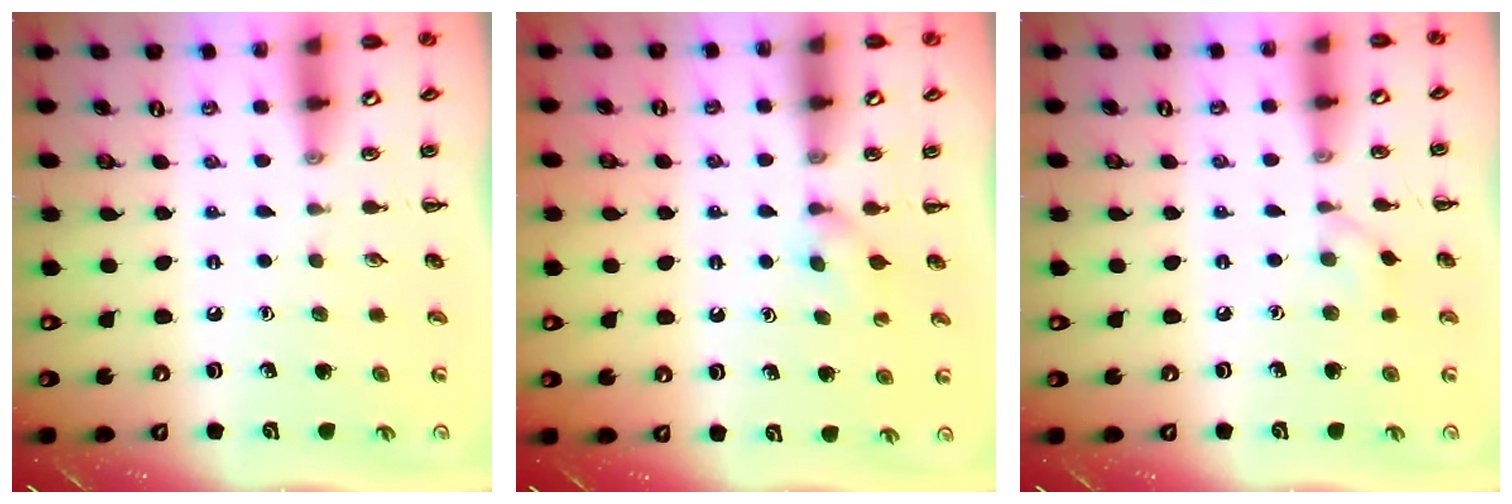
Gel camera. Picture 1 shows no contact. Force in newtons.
{"total": 2.8, "press": 2.5, "slide": 1.2}
{"total": 3.8, "press": 3.5, "slide": 1.5}